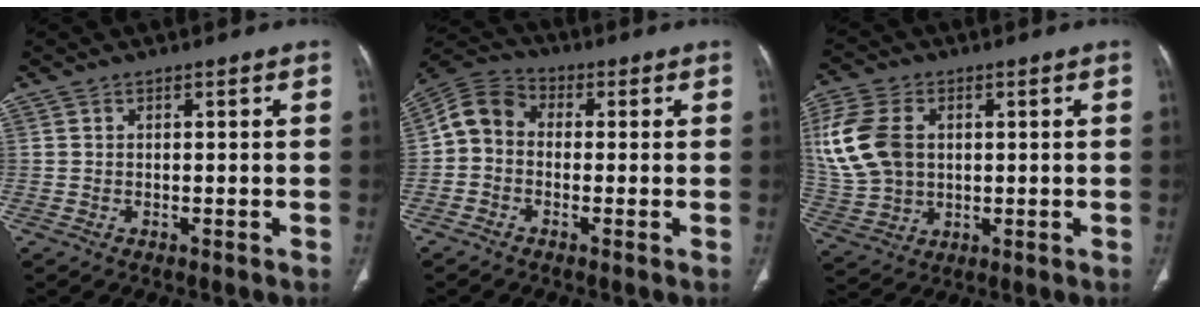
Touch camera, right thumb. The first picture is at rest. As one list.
[{"total": 7.2, "force": [-0.6, 5.8, 4.1], "torque": [-0.066, 0.024, -0.033]}, {"total": 13.4, "force": [2.2, 9.7, 9.0], "torque": [-0.178, 0.004, 0.041]}]